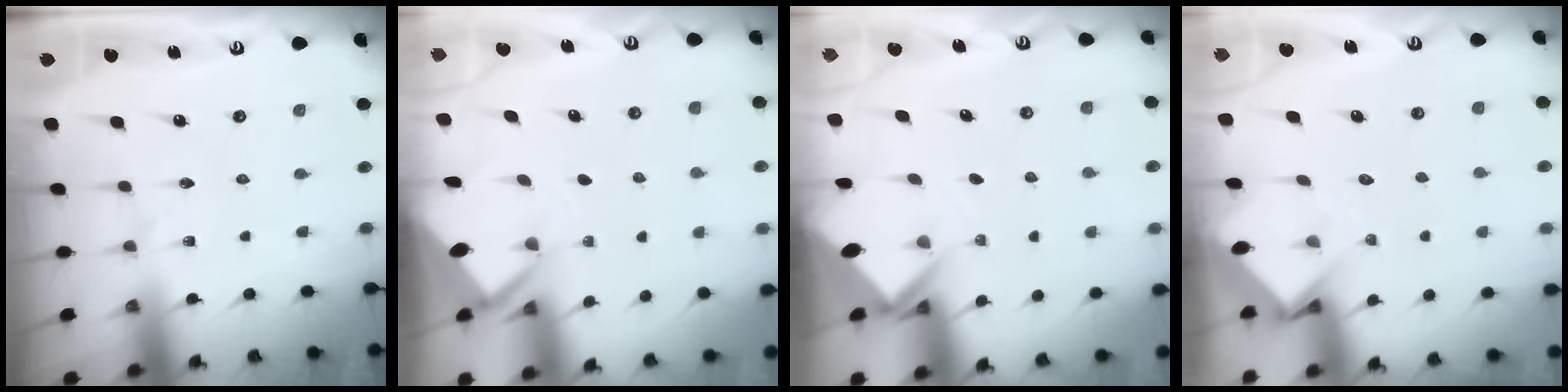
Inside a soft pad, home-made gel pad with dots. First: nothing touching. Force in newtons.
{"total": 2.6, "press": 2.6, "slide": 0.3}
{"total": 2.7, "press": 2.7, "slide": 0.1}
{"total": 3.5, "press": 3.5, "slide": 0.3}